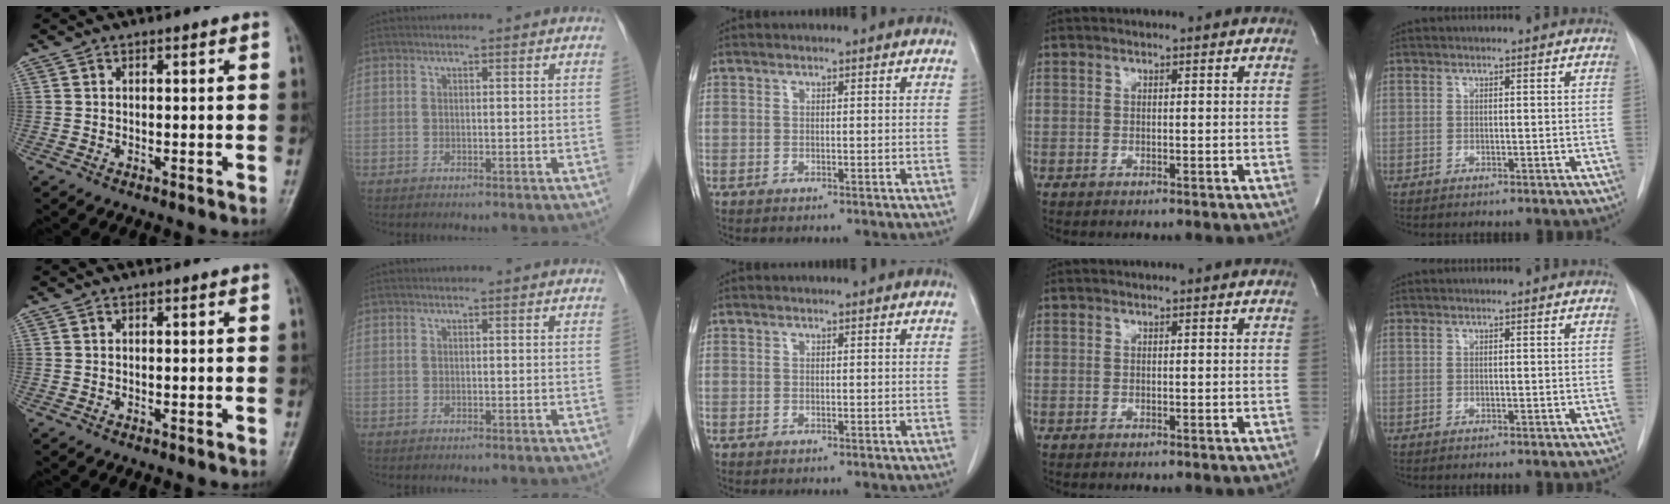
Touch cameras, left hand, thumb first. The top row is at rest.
{}